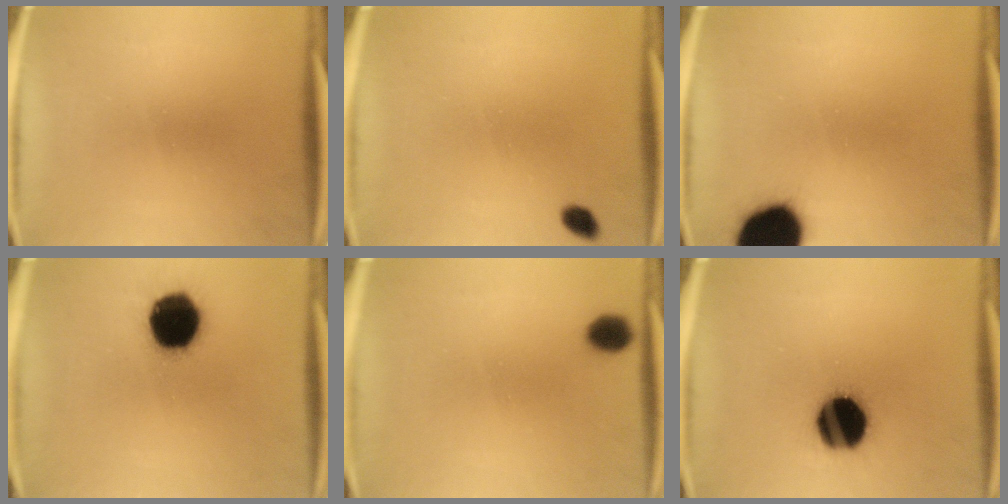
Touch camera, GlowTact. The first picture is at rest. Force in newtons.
{"total": 2.0}
{"total": 18.6}
{"total": 17.2}
{"total": 2.3}
{"total": 17.4}